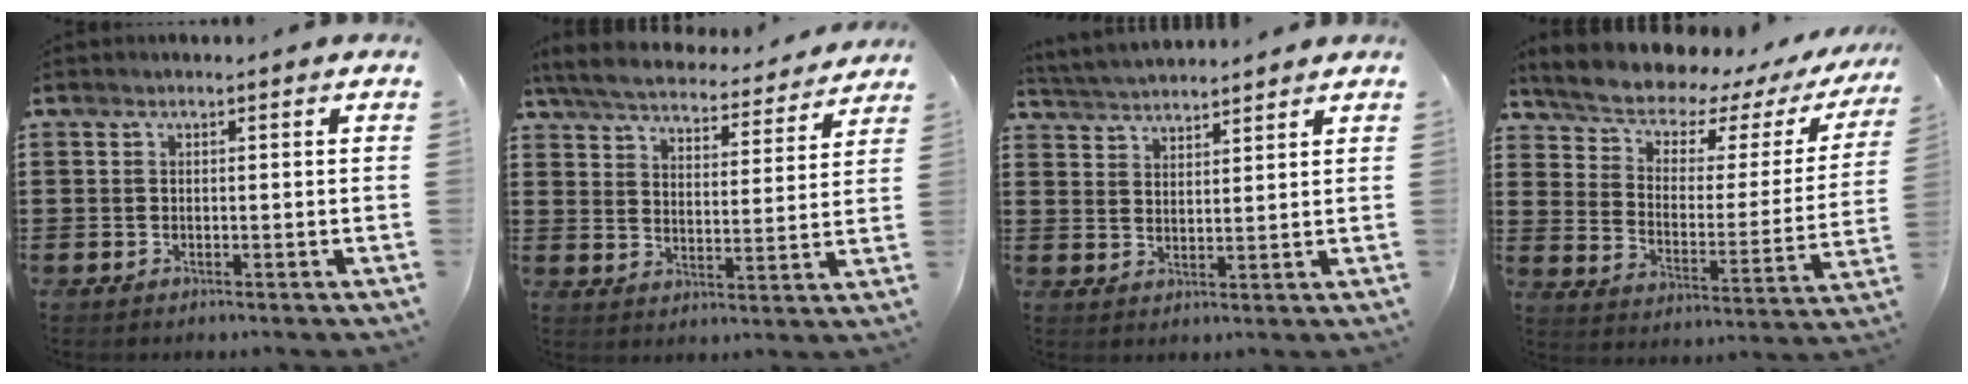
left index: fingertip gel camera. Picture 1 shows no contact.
{"total": 5.5, "force": [5.4, 0.3, 1.2], "torque": [-0.051, -0.038, 0.090]}
{"total": 3.5, "force": [3.5, 0.1, 0.1], "torque": [-0.016, -0.013, 0.064]}
{"total": 6.7, "force": [6.1, 1.7, 2.0], "torque": [-0.069, -0.049, 0.100]}